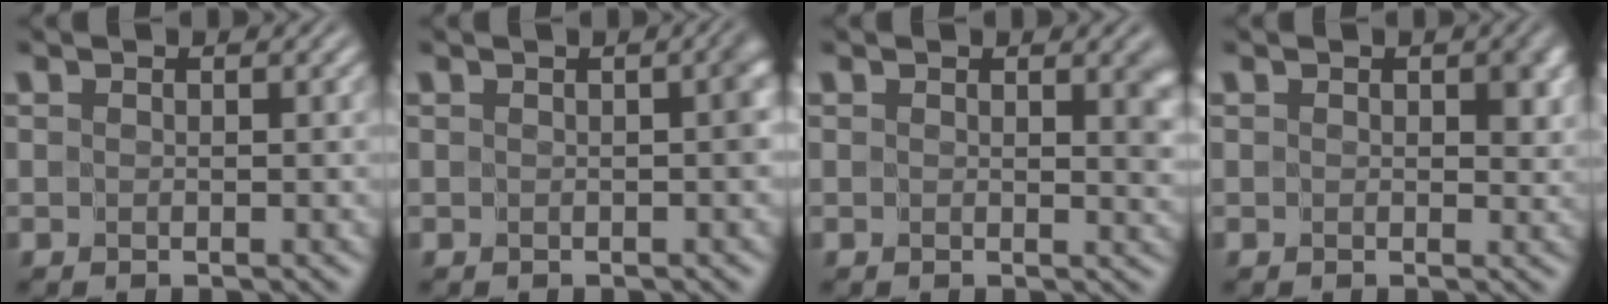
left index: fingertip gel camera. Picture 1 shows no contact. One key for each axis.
{"total": 1.0, "fx": -0.2, "fy": 0.0, "fz": 1.0, "tx": -0.012, "ty": 0.005, "tz": 0.001}
{"total": 2.2, "fx": 0.7, "fy": 1.0, "fz": 1.8, "tx": -0.014, "ty": -0.003, "tz": 0.011}
{"total": 2.6, "fx": 0.6, "fy": 1.5, "fz": 2.0, "tx": -0.022, "ty": -0.002, "tz": 0.009}